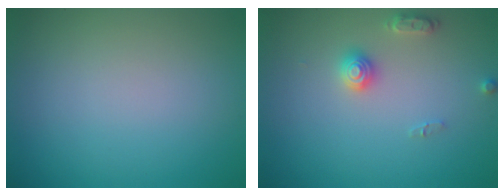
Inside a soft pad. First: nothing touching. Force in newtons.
{"total": 2.2, "press": 2.2, "slide": 0.1}